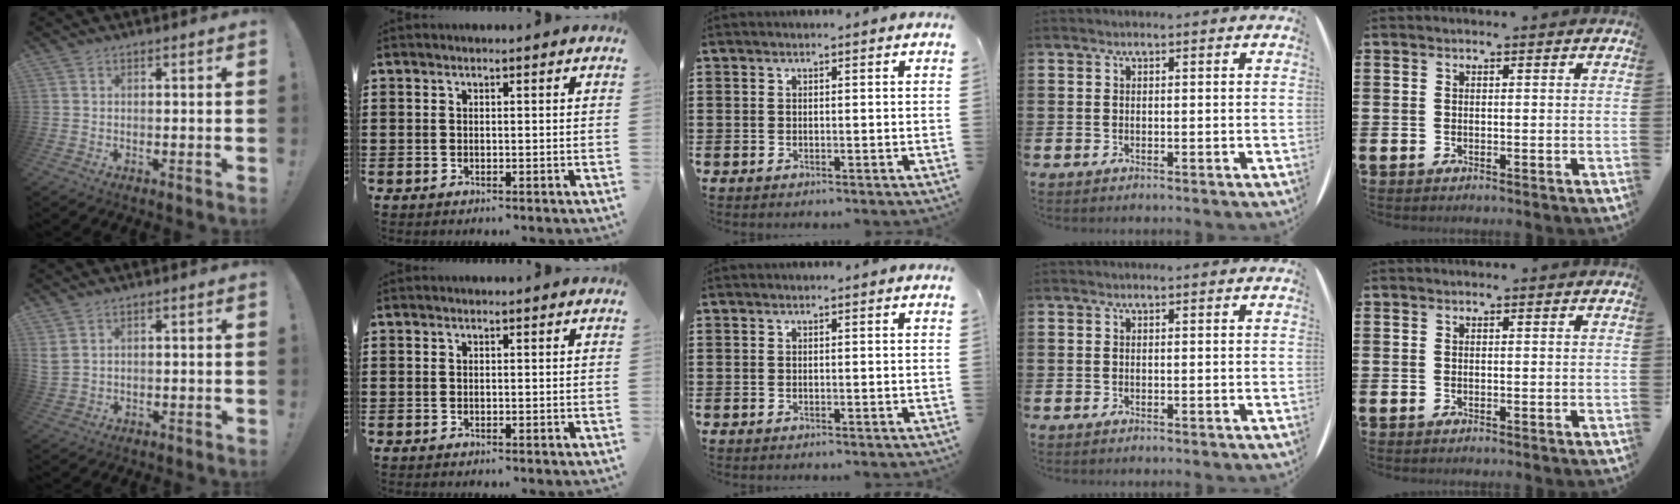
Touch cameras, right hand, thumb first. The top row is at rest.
{"thumb": {"total": 2.9, "force": [1.6, 2.0, 1.5], "torque": [-0.031, -0.001, 0.032]}}